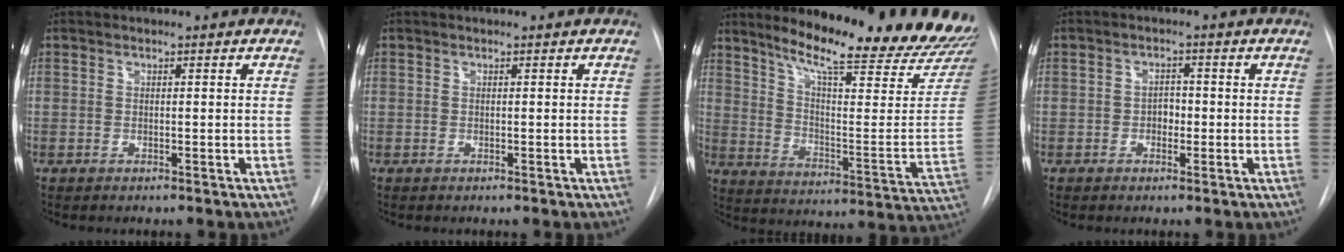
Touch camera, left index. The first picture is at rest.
{"total": 0.0}
{"total": 24.8, "force": [22.1, 2.2, 11.1], "torque": [-0.163, -0.103, 0.285]}
{"total": 1.9, "force": [-0.5, 1.4, 1.3], "torque": [-0.015, 0.006, -0.008]}